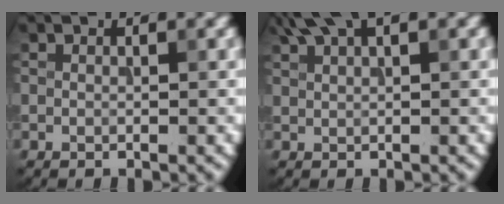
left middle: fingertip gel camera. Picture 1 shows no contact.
{"total": 3.6, "force": [2.5, 1.0, 2.4], "torque": [-0.041, 0.010, 0.047]}